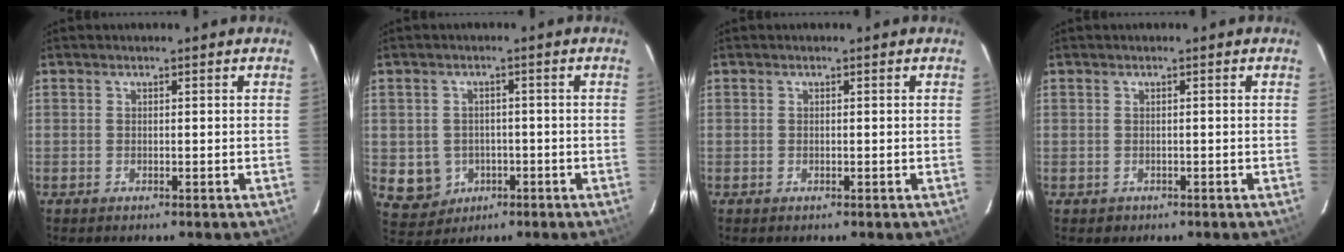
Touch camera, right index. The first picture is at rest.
{"total": 6.7, "force": [-1.7, 6.3, 1.6], "torque": [-0.052, 0.009, -0.005]}
{"total": 0.0}
{"total": 1.2, "force": [-0.5, 1.1, 0.1], "torque": [-0.001, 0.002, 0.001]}